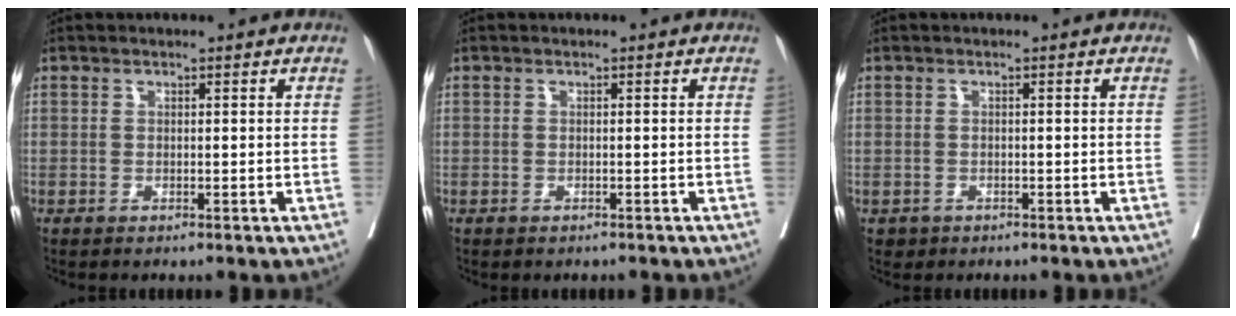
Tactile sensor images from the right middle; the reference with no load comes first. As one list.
[{"total": 0.9, "force": [-0.6, 0.6, 0.0], "torque": [-0.003, 0.004, -0.010]}, {"total": 1.2, "force": [-0.7, 0.9, 0.1], "torque": [-0.010, 0.001, -0.007]}]